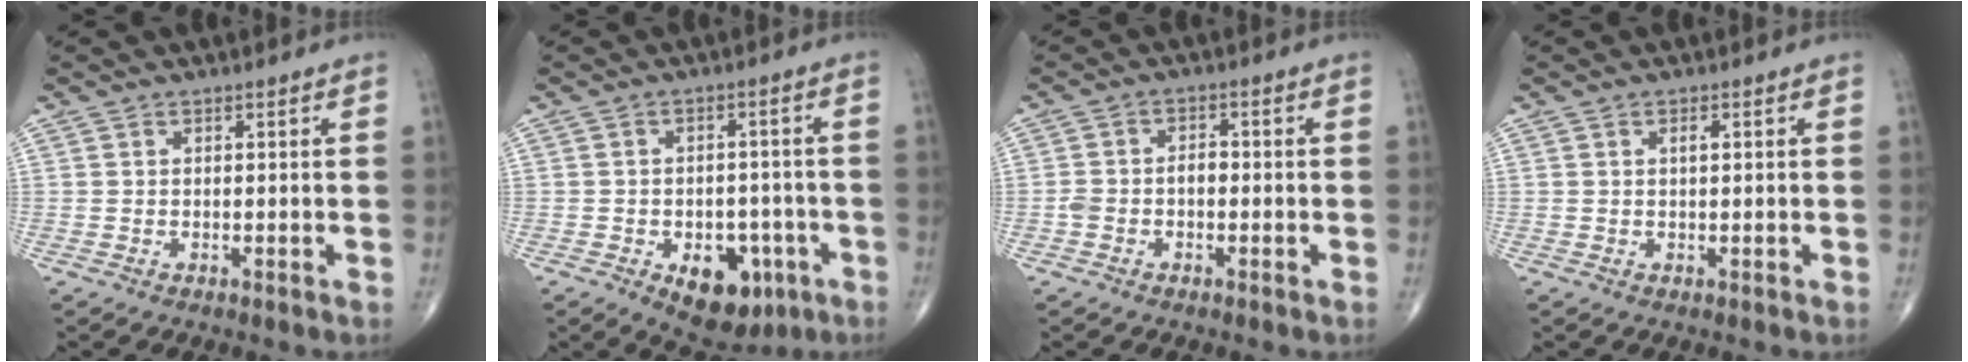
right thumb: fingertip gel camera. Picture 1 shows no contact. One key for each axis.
{"total": 11.0, "fx": -4.7, "fy": 6.8, "fz": 7.2, "tx": -0.065, "ty": 0.023, "tz": -0.054}
{"total": 3.5, "fx": -0.8, "fy": 2.3, "fz": 2.5, "tx": -0.050, "ty": 0.019, "tz": -0.015}
{"total": 1.3, "fx": 0.4, "fy": 0.5, "fz": 1.1, "tx": -0.020, "ty": 0.001, "tz": 0.007}